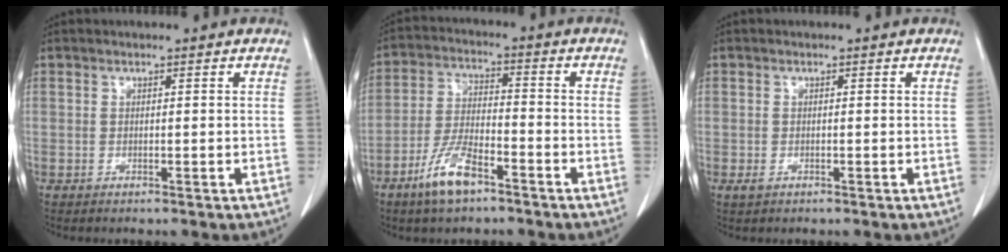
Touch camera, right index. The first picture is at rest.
{"total": 8.4, "force": [-5.4, 2.4, 5.9], "torque": [-0.126, -0.004, -0.101]}
{"total": 1.1, "force": [-0.5, 0.9, 0.5], "torque": [-0.011, 0.001, -0.003]}